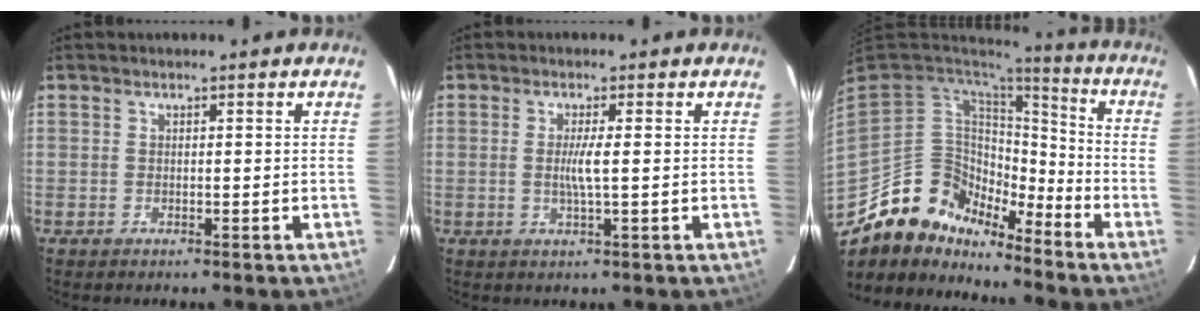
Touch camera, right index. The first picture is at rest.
{"total": 3.0, "force": [0.0, -0.3, 3.0], "torque": [-0.061, -0.004, 0.000]}
{"total": 14.2, "force": [-12.2, 6.3, 3.6], "torque": [-0.059, 0.061, -0.215]}